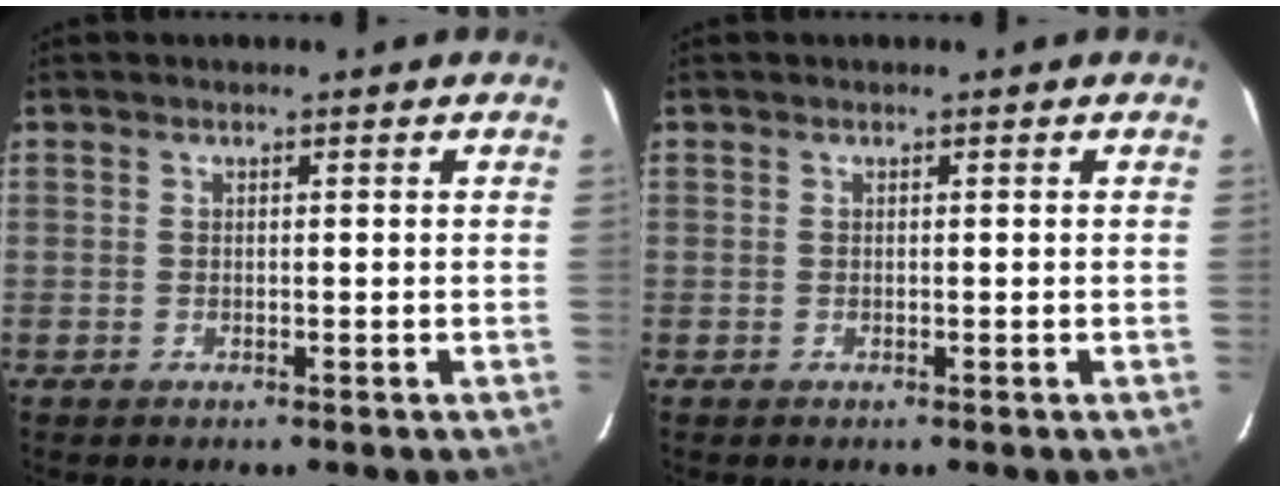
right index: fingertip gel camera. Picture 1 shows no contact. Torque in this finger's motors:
{"motor_torque": [0.00, 0.00, 0.00, 0.00]}